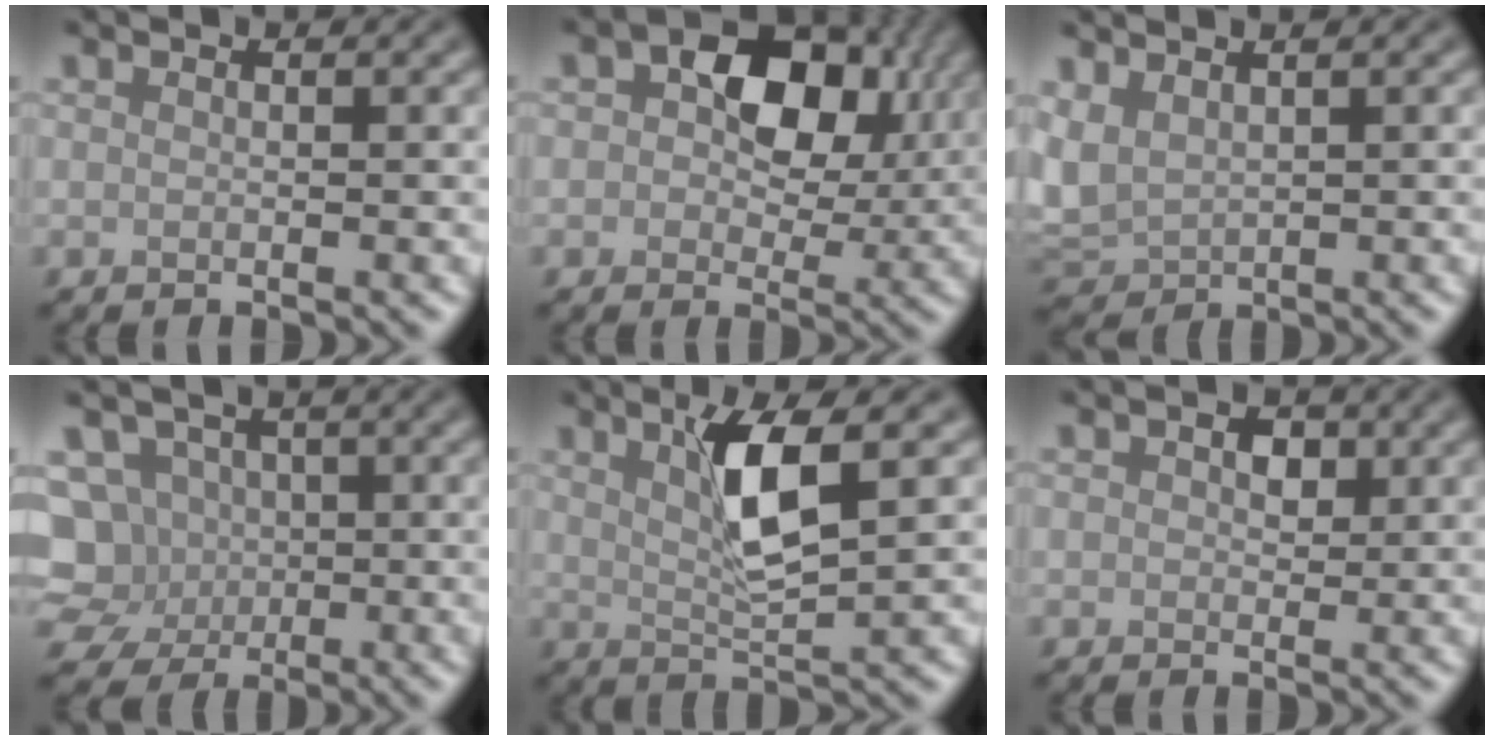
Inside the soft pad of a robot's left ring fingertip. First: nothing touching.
{"total": 8.5, "force": [2.3, 5.7, 5.9], "torque": [-0.075, 0.012, 0.030]}
{"total": 3.4, "force": [0.7, 2.5, 2.1], "torque": [-0.058, -0.003, 0.017]}
{"total": 7.6, "force": [-1.1, 7.3, 1.9], "torque": [-0.031, 0.027, -0.043]}
{"total": 4.3, "force": [1.6, 0.7, 3.9], "torque": [-0.077, 0.005, 0.035]}
{"total": 1.8, "force": [0.8, 1.3, 0.9], "torque": [-0.003, 0.008, 0.005]}